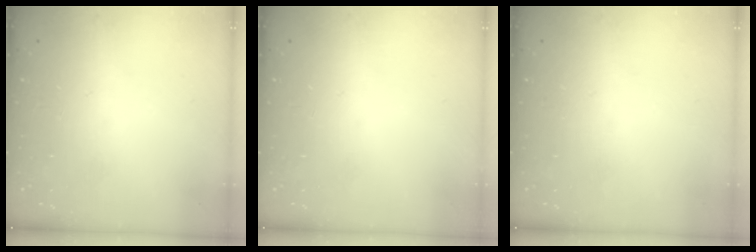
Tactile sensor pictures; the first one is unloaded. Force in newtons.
{"total": 0.0}
{"total": 0.0}